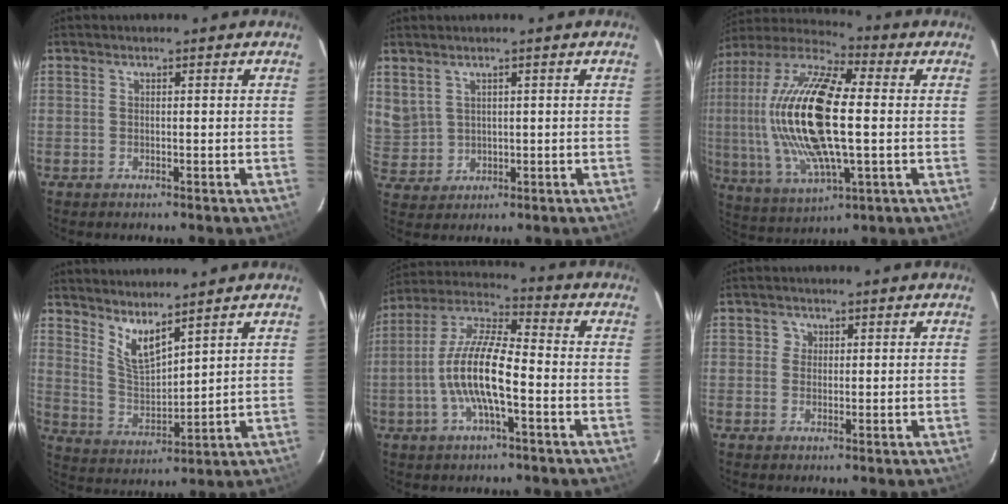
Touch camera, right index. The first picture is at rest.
{"total": 6.5, "force": [3.2, 5.2, 2.3], "torque": [-0.053, 0.011, 0.087]}
{"total": 23.7, "force": [0.7, 8.3, 22.2], "torque": [-0.443, 0.000, 0.009]}
{"total": 7.3, "force": [5.6, 1.7, 4.3], "torque": [-0.081, -0.013, 0.116]}
{"total": 12.9, "force": [-3.4, 3.2, 12.1], "torque": [-0.245, 0.005, -0.070]}
{"total": 1.9, "force": [0.4, 1.8, 0.0], "torque": [0.009, 0.010, 0.002]}